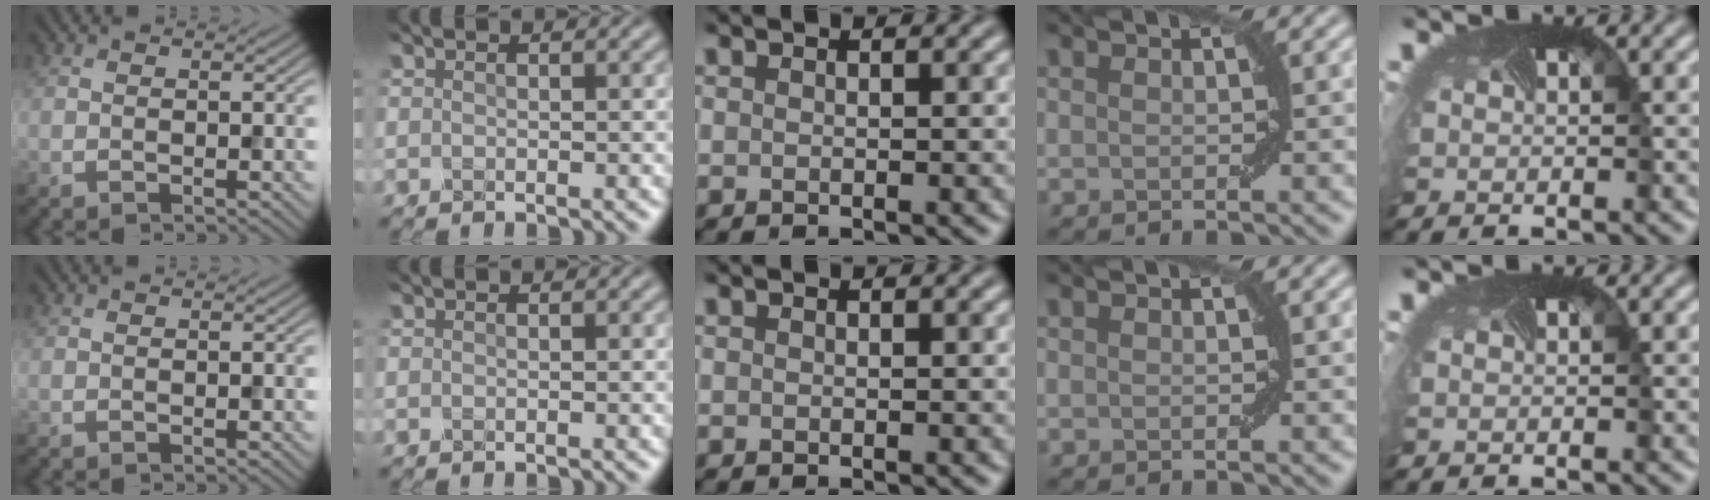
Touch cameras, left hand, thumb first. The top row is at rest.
{}